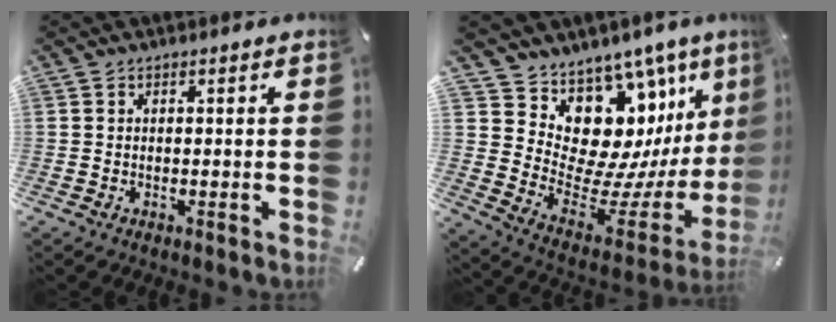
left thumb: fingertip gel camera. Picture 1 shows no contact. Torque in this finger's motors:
{"motor_torque": [2.74, 1.39, 0.28, -0.61, 0.15]}